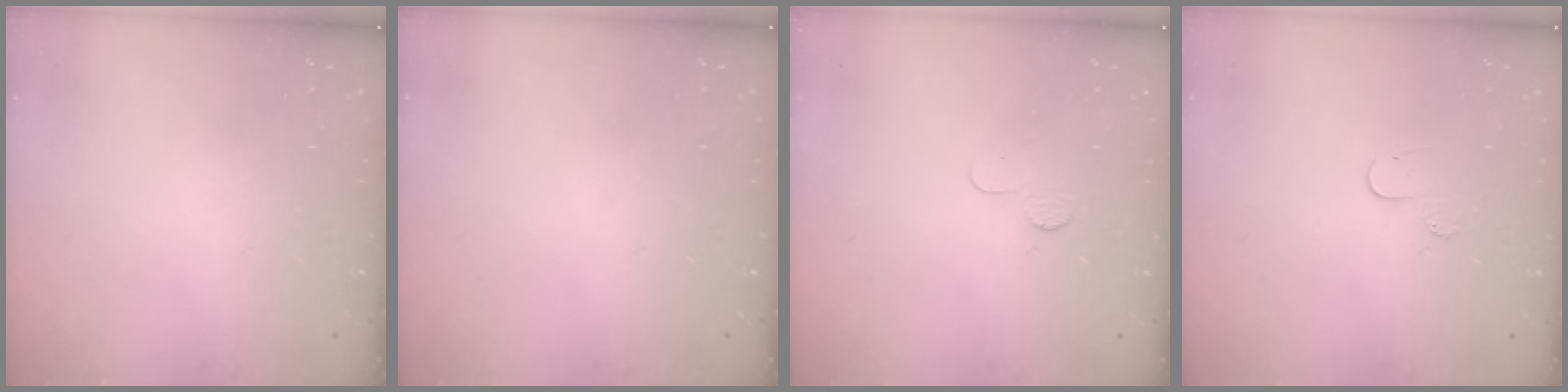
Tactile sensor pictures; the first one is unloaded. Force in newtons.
{"total": 0.0}
{"total": 2.5, "press": 2.5, "slide": 0.2}
{"total": 4.8, "press": 4.7, "slide": 0.5}